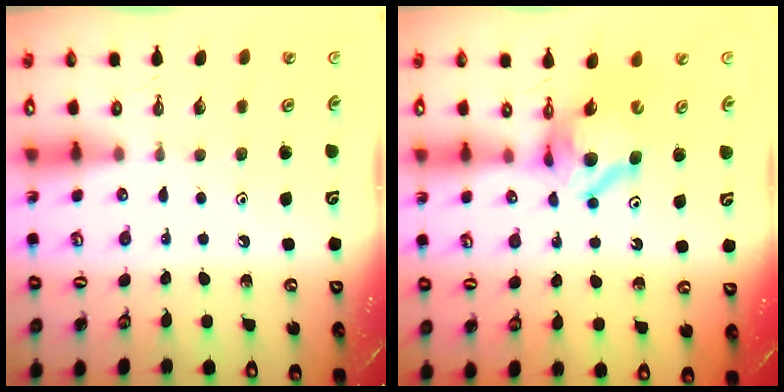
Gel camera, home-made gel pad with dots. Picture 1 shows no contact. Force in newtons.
{"total": 9.1, "press": 9.1, "slide": 0.9}